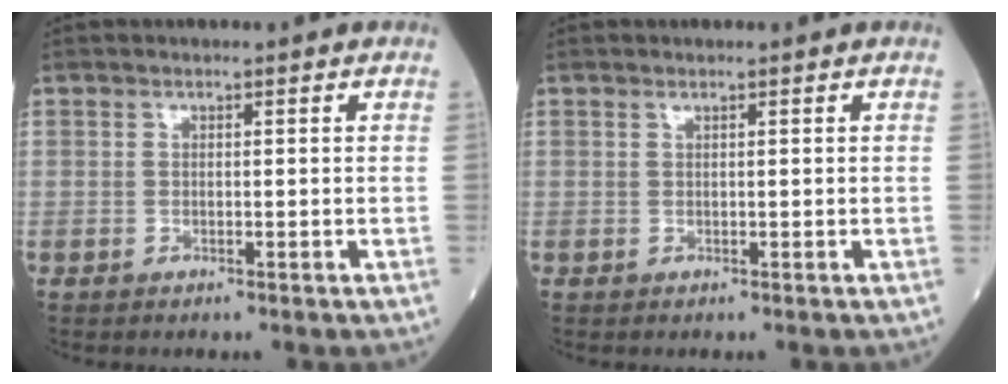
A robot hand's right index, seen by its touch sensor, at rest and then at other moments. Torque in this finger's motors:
{"motor_torque": [-0.04, -0.02, -0.03, 0.02]}